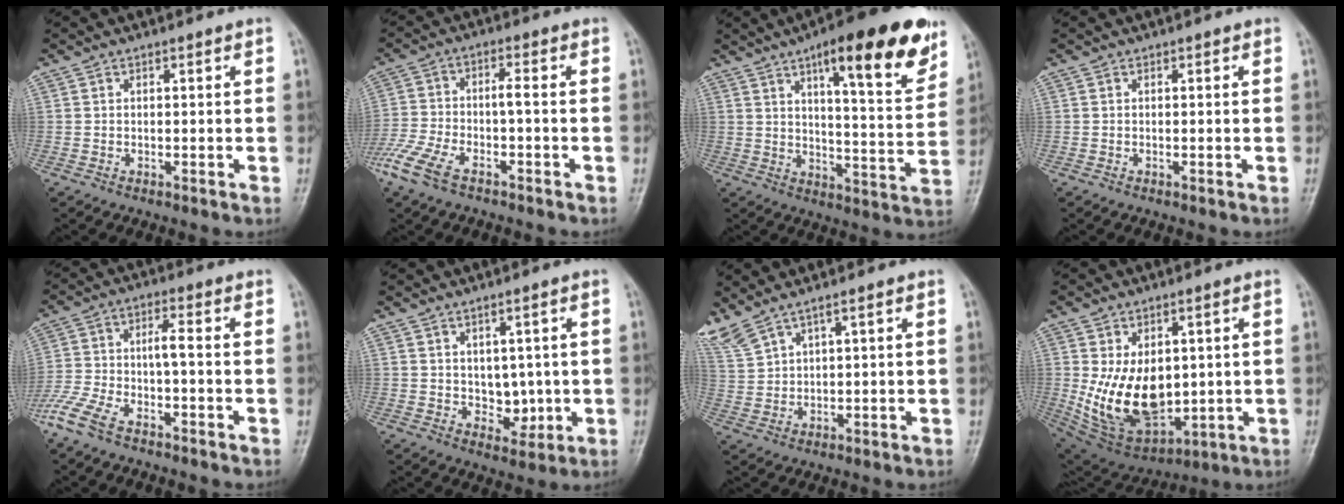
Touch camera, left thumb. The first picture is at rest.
{"total": 9.9, "force": [-5.3, 2.9, 7.8], "torque": [-0.184, 0.021, -0.101]}
{"total": 19.5, "force": [11.2, 5.0, 15.2], "torque": [-0.176, -0.047, 0.159]}
{"total": 0.0}
{"total": 9.3, "force": [-5.1, 2.3, 7.4], "torque": [-0.170, 0.025, -0.101]}
{"total": 5.4, "force": [0.4, 3.6, 4.0], "torque": [-0.027, -0.011, 0.017]}
{"total": 6.4, "force": [5.1, 1.2, 3.7], "torque": [-0.099, -0.011, 0.120]}
{"total": 16.2, "force": [0.5, 10.1, 12.7], "torque": [-0.192, -0.021, 0.041]}